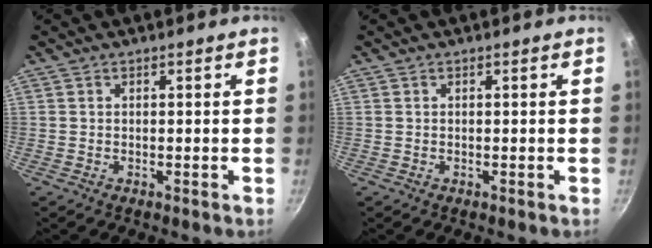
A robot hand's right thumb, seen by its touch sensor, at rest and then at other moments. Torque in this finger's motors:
{"motor_torque": [-0.09, 0.09, 0.02, 0.02, 0.00]}